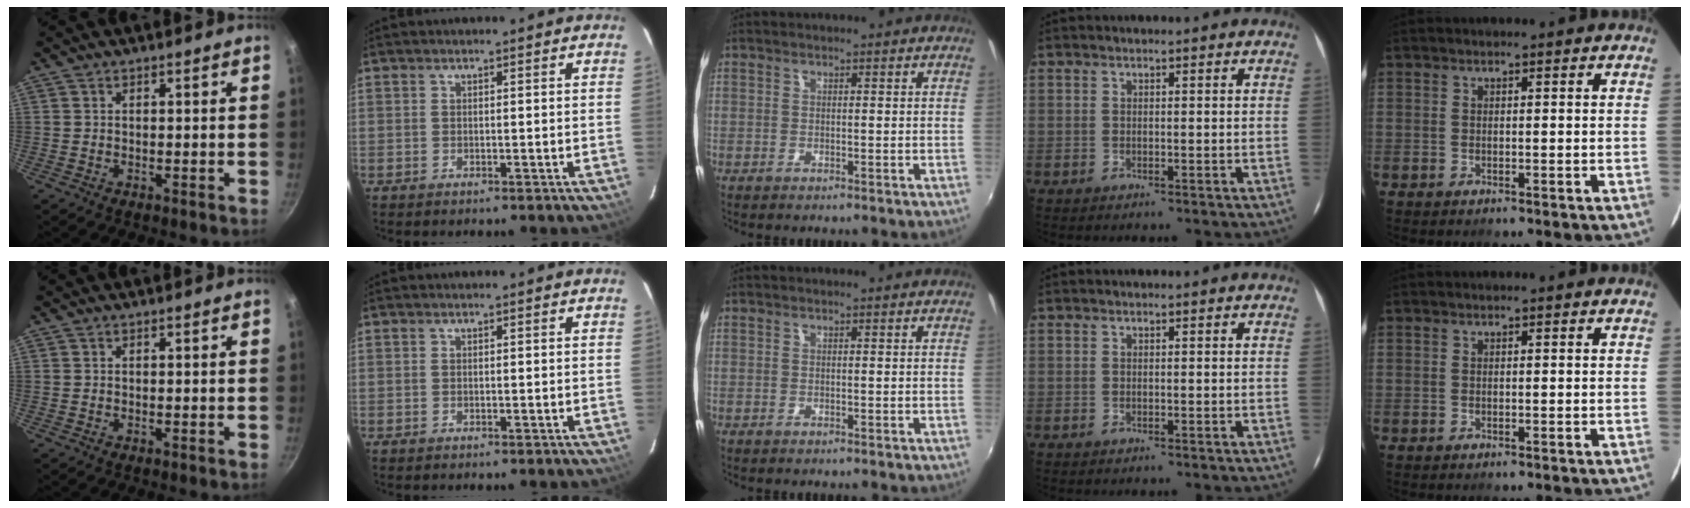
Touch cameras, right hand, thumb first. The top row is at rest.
{}